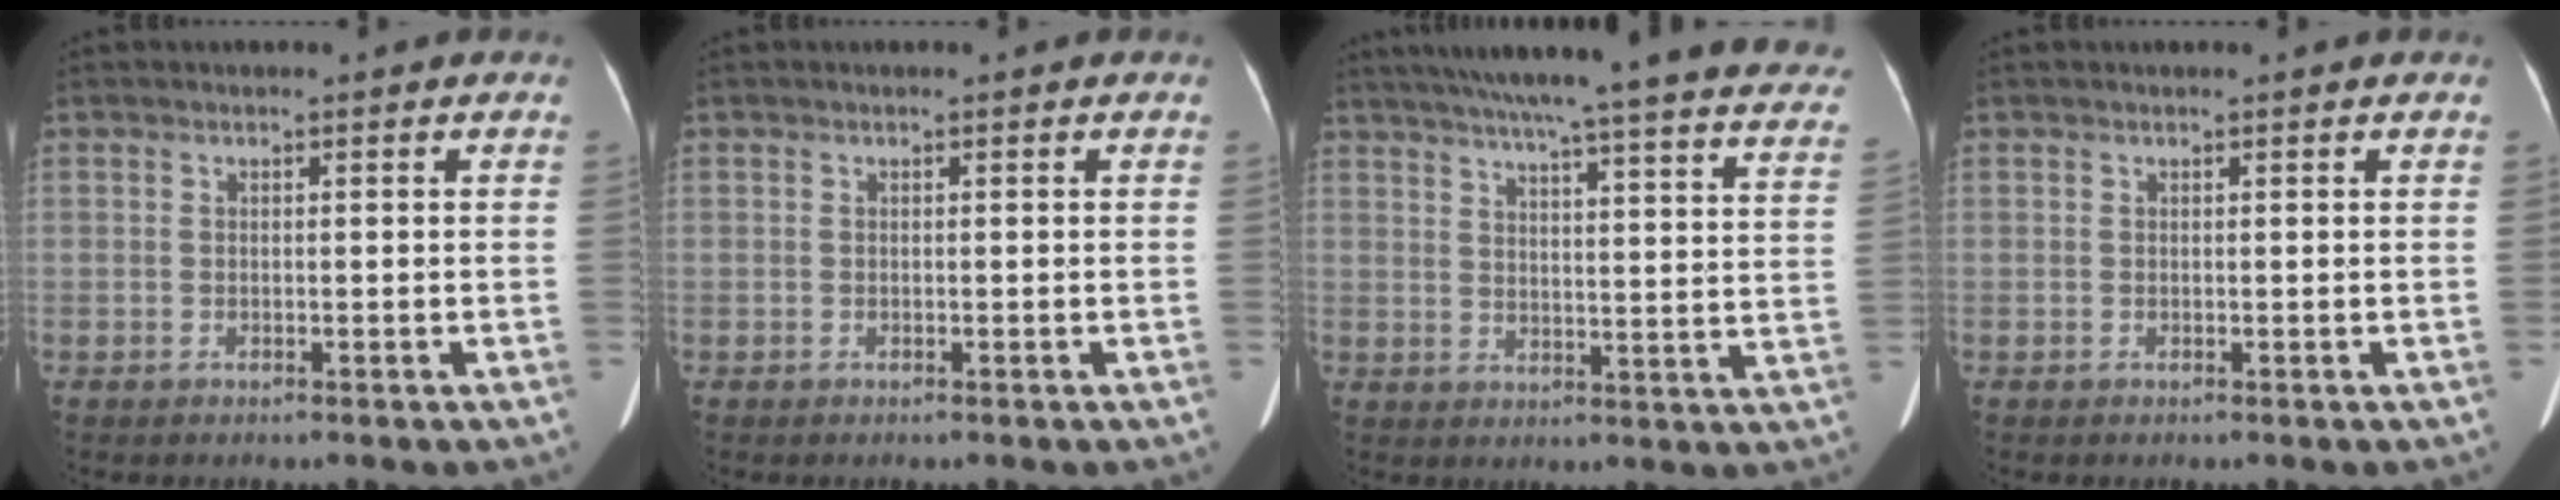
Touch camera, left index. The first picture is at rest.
{"total": 0.0}
{"total": 34.3, "force": [30.6, 2.5, 15.3], "torque": [-0.191, -0.071, 0.365]}
{"total": 0.5, "force": [0.5, 0.0, 0.2], "torque": [-0.002, 0.008, 0.008]}